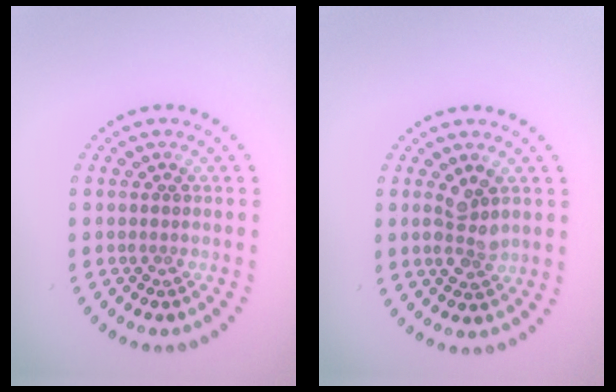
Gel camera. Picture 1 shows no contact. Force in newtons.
{"total": 2.6, "press": 2.6, "slide": 0.3}